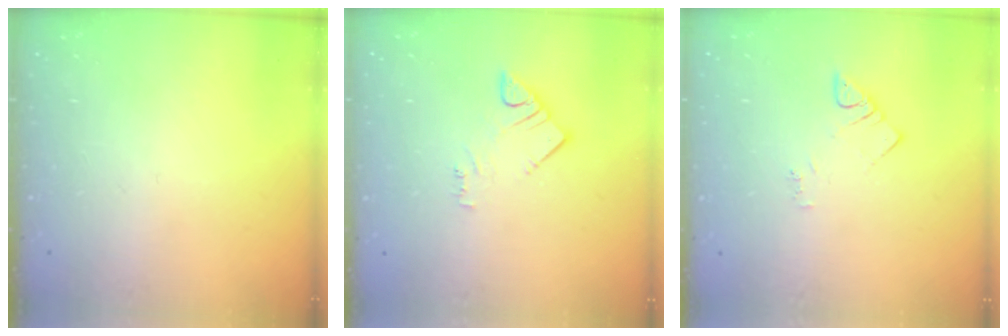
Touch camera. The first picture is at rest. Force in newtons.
{"total": 3.7, "press": 3.7, "slide": 0.3}
{"total": 3.0, "press": 3.0, "slide": 0.6}